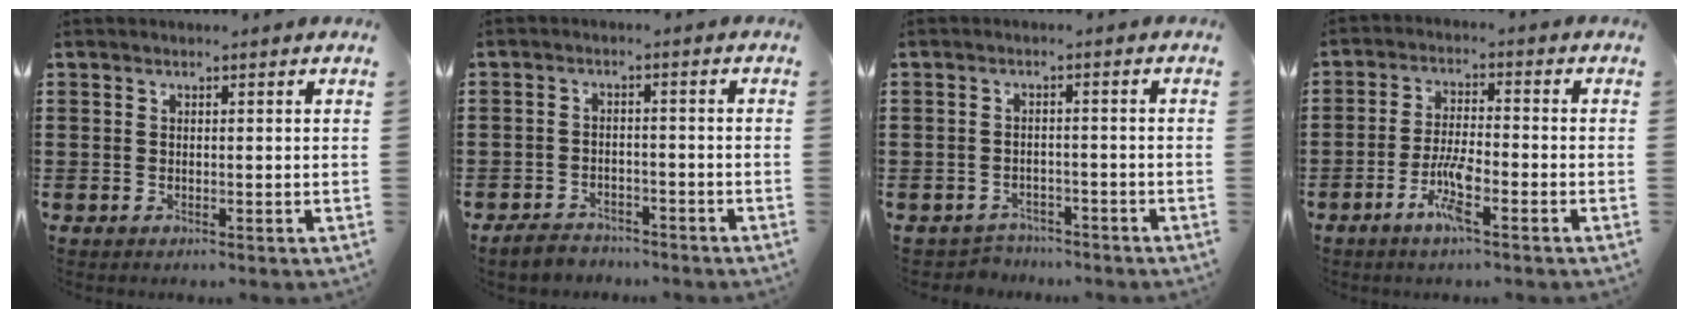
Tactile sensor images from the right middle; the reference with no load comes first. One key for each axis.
{"total": 3.1, "fx": -2.9, "fy": 1.0, "fz": 0.2, "tx": -0.008, "ty": 0.005, "tz": -0.062}
{"total": 2.5, "fx": -2.4, "fy": 0.7, "fz": -0.3, "tx": -0.004, "ty": 0.002, "tz": -0.055}
{"total": 6.2, "fx": -3.0, "fy": 1.4, "fz": 5.3, "tx": -0.113, "ty": -0.007, "tz": -0.057}